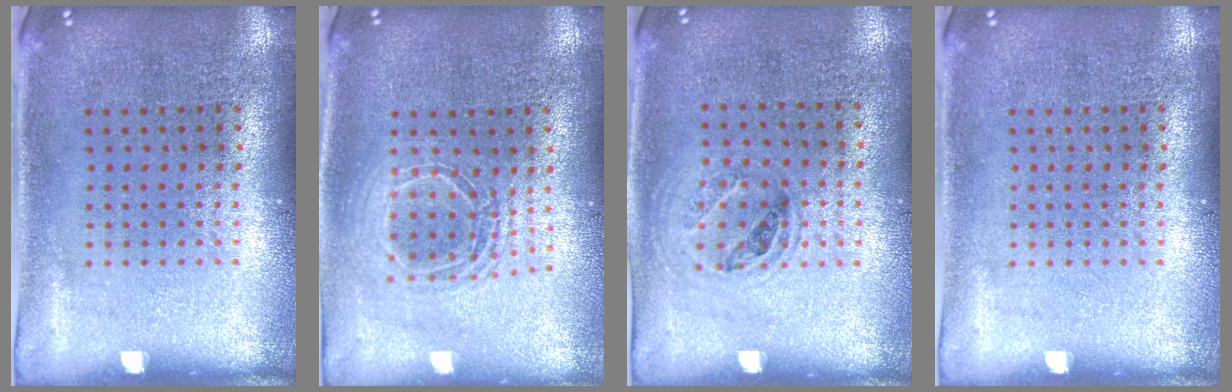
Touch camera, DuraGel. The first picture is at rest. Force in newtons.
{"total": 1.8, "press": 1.5, "slide": 0.9}
{"total": 1.0, "press": 0.9, "slide": 0.5}
{"total": 0.0}